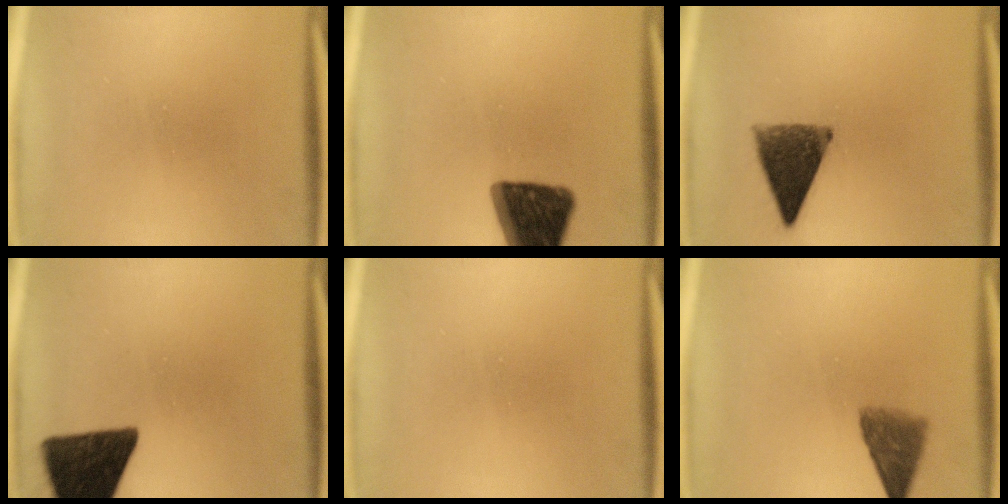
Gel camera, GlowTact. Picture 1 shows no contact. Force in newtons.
{"total": 14.4}
{"total": 9.9}
{"total": 15.1}
{"total": 0.0}
{"total": 5.5}